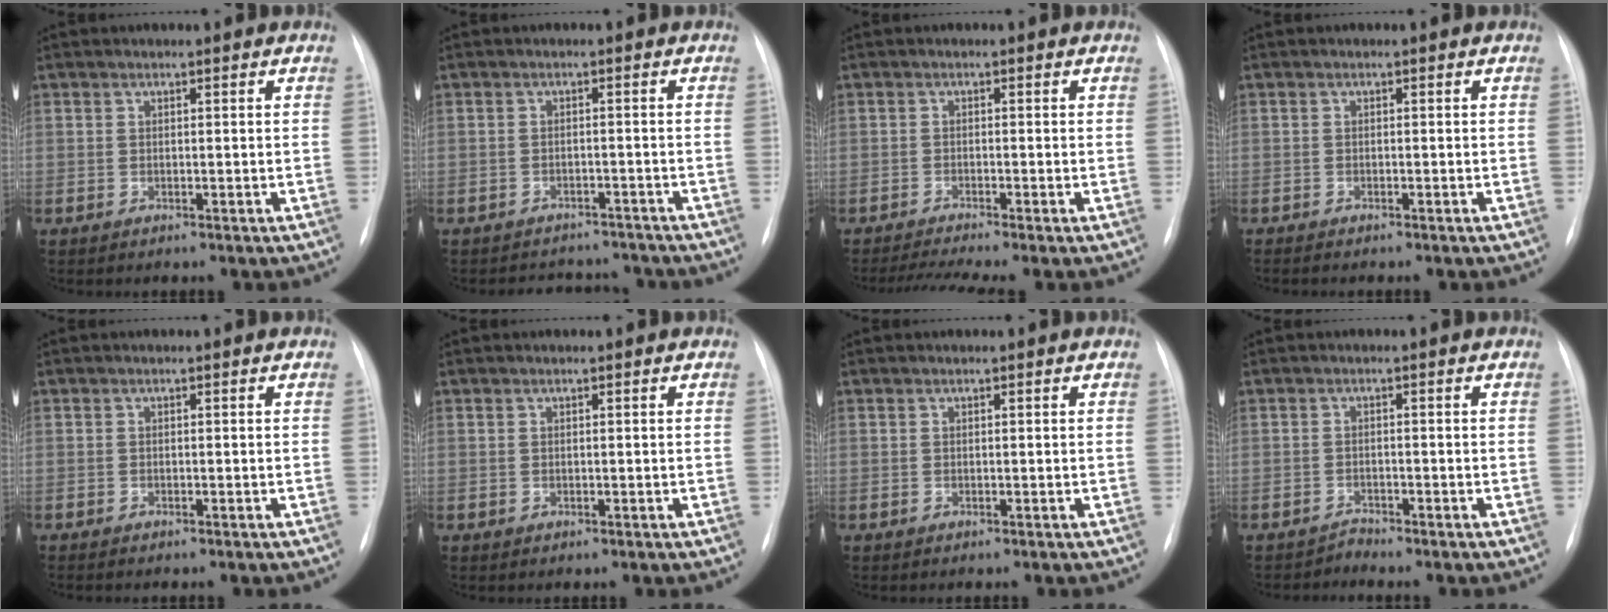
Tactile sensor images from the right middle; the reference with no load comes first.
{"total": 6.0, "force": [-5.7, 2.1, -0.1], "torque": [0.005, 0.015, -0.067]}
{"total": 4.7, "force": [-3.7, -0.7, 2.8], "torque": [-0.052, -0.009, -0.063]}
{"total": 1.8, "force": [-1.5, 0.4, 0.9], "torque": [-0.015, -0.004, -0.016]}
{"total": 1.1, "force": [-0.9, 0.3, 0.6], "torque": [-0.010, -0.002, -0.010]}
{"total": 0.0}
{"total": 0.0}
{"total": 1.3, "force": [-1.2, 0.0, -0.6], "torque": [0.019, -0.006, -0.019]}